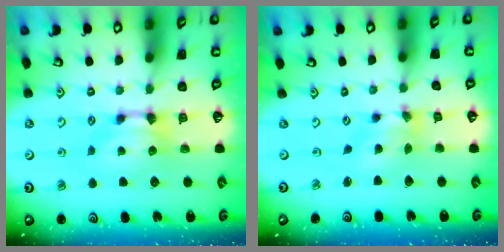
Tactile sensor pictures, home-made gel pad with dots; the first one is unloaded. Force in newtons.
{"total": 1.8, "press": 1.3, "slide": 1.2}